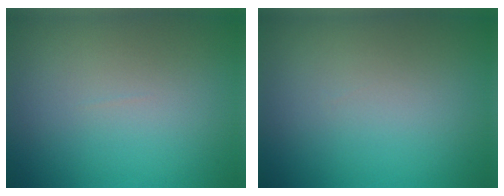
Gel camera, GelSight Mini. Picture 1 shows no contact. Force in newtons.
{"total": 0.0}